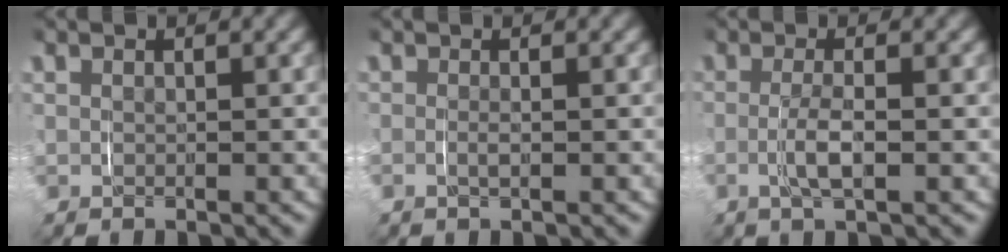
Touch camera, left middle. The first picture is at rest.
{"total": 0.7, "force": [-0.4, -0.4, 0.3], "torque": [-0.010, -0.002, -0.011]}
{"total": 2.2, "force": [-0.9, 0.0, 2.0], "torque": [-0.041, -0.004, -0.019]}